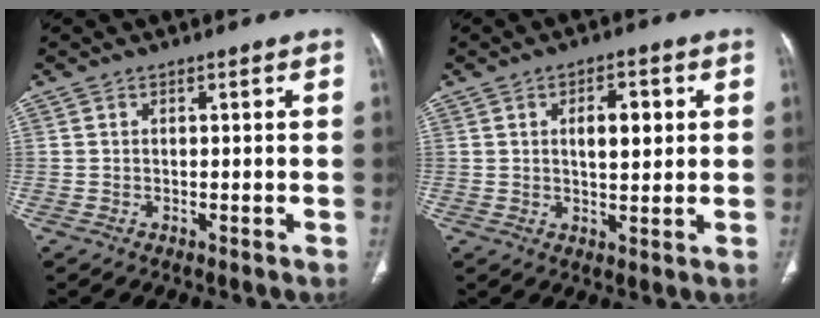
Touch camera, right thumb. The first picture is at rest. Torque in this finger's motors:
{"motor_torque": [-0.27, -0.04, 0.49, 0.50, 0.16]}